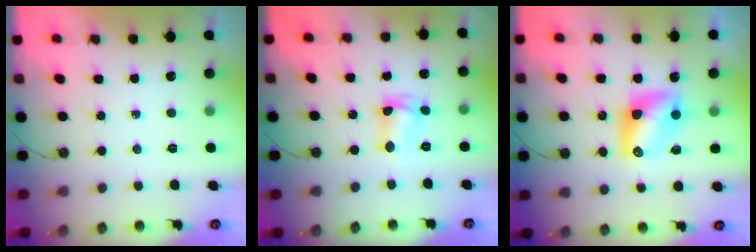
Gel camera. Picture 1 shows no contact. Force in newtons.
{"total": 5.3, "press": 5.2, "slide": 1.3}
{"total": 8.8, "press": 8.7, "slide": 0.4}